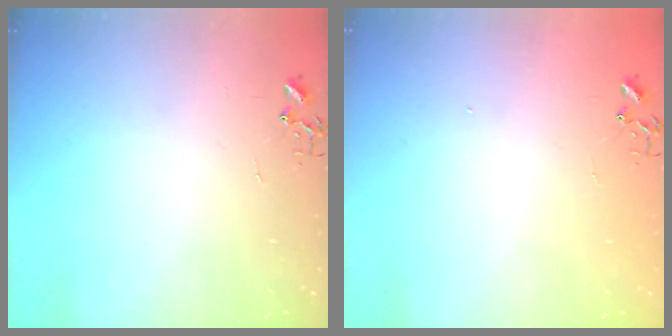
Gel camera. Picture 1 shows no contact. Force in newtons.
{"total": 1.3, "press": 1.2, "slide": 0.1}